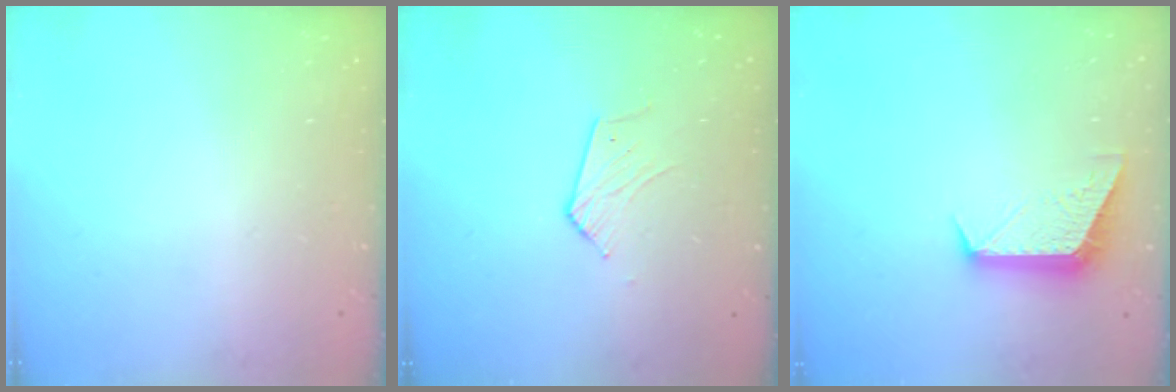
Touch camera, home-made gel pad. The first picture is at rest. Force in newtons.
{"total": 4.0, "press": 4.0, "slide": 0.4}
{"total": 10.2, "press": 10.2, "slide": 0.7}